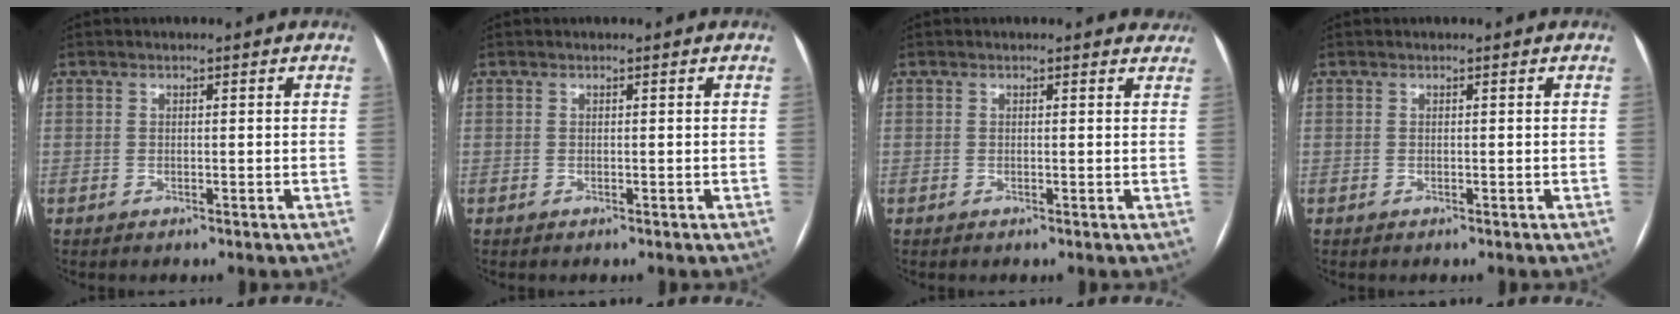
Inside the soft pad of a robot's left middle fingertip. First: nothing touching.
{"total": 0.0}
{"total": 2.9, "force": [2.7, 1.0, 0.1], "torque": [0.004, -0.009, 0.004]}
{"total": 0.0}